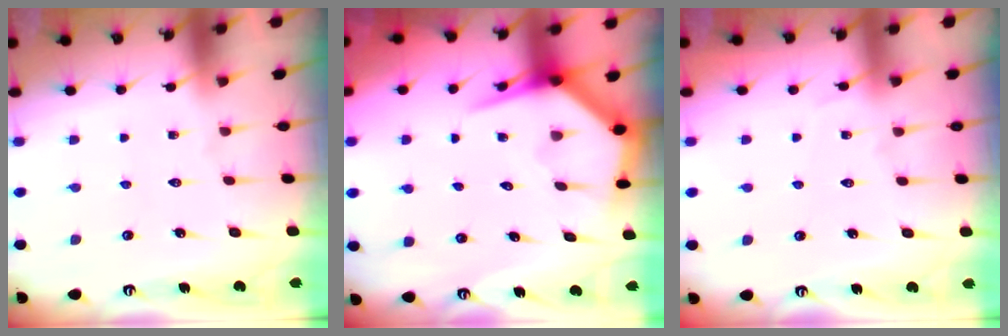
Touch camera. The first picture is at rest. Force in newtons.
{"total": 4.1, "press": 4.1, "slide": 0.6}
{"total": 4.1, "press": 4.1, "slide": 0.5}